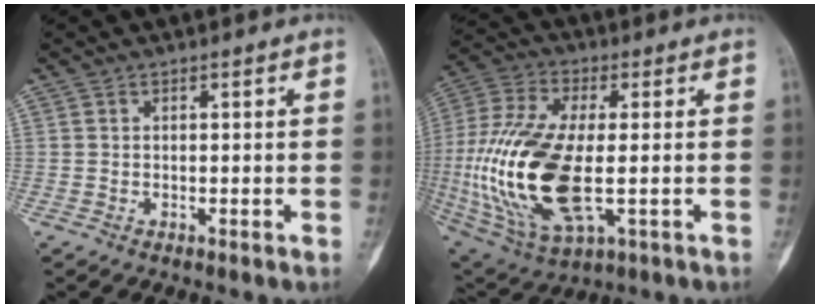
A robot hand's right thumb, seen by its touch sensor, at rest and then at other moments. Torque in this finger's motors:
{"motor_torque": [2.96, 2.05, 1.27, -1.50, 0.61]}